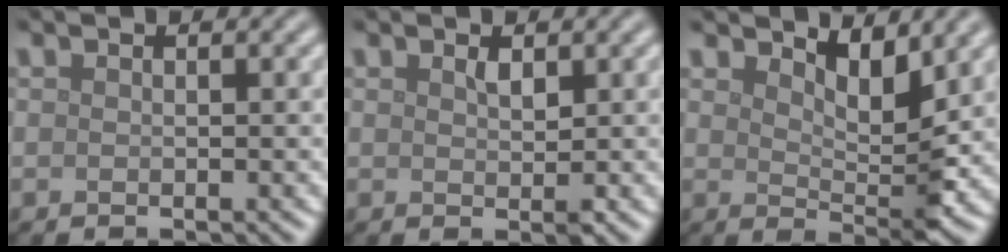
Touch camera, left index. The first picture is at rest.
{"total": 1.2, "force": [0.6, 0.4, 1.0], "torque": [-0.019, -0.002, 0.012]}
{"total": 3.9, "force": [2.4, 1.1, 2.8], "torque": [-0.051, -0.012, 0.039]}